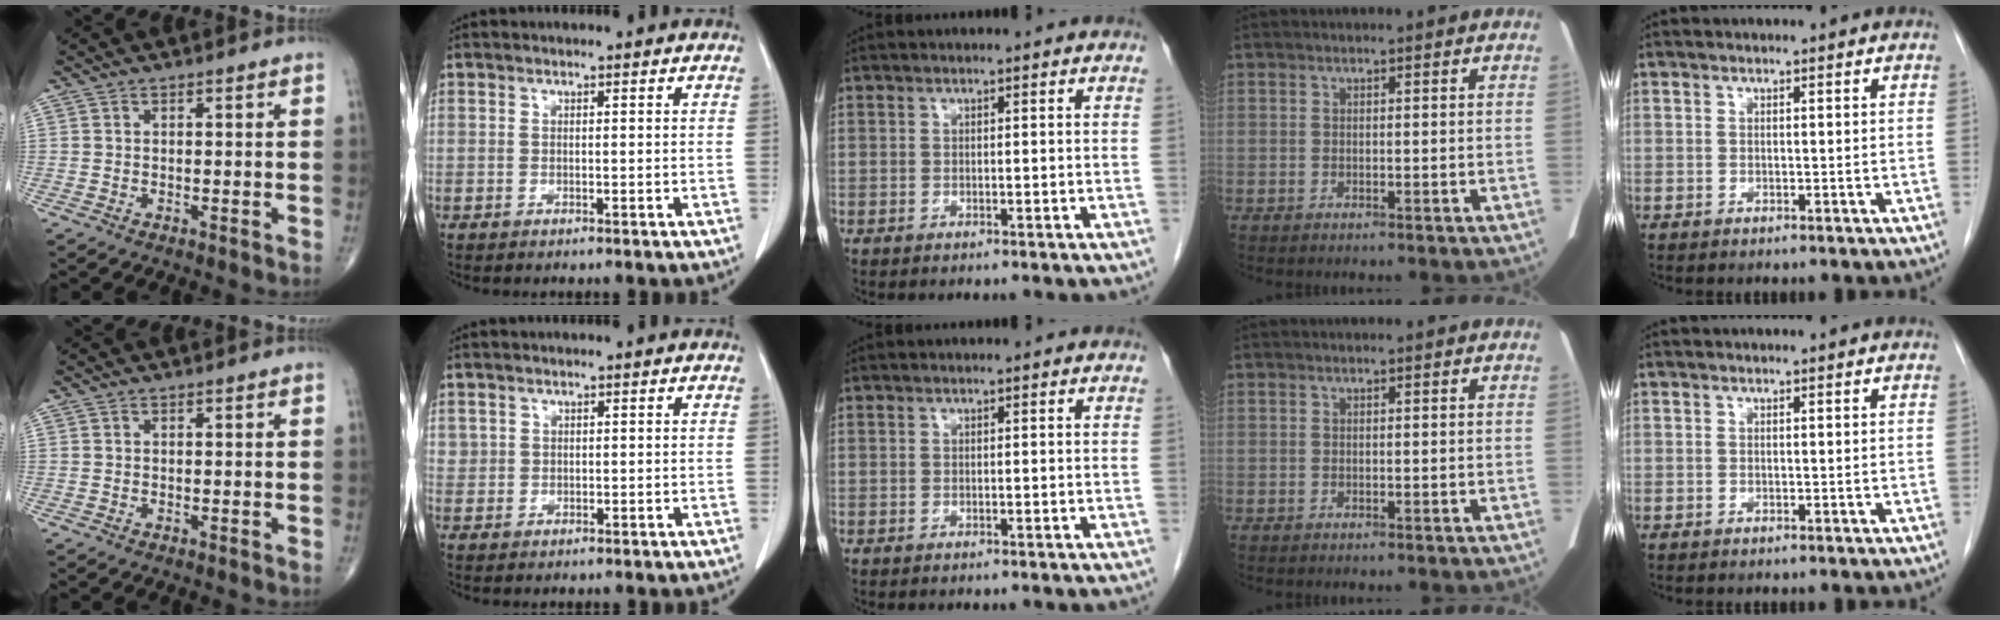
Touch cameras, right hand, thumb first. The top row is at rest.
{"index": {"total": 1.2, "force": [0.6, 1.1, 0.1], "torque": [0.014, 0.003, 0.006]}}